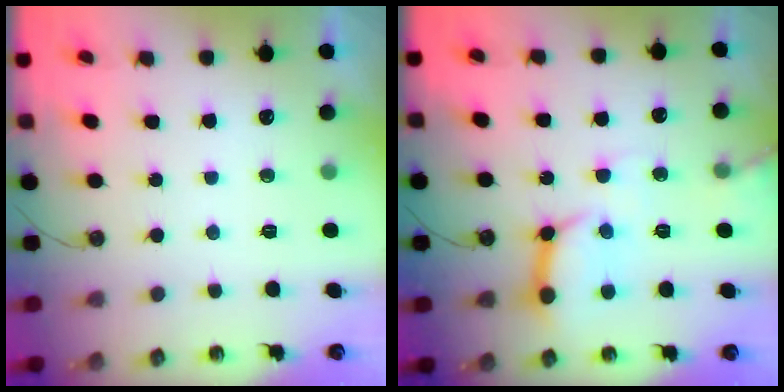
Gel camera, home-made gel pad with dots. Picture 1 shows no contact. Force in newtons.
{"total": 11.8, "press": 11.7, "slide": 1.6}